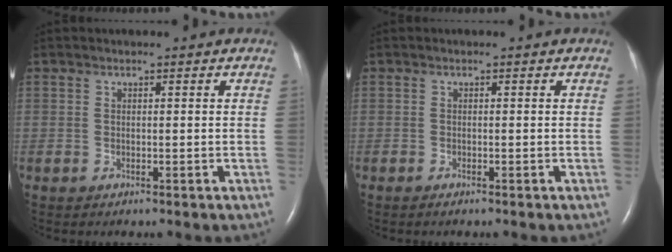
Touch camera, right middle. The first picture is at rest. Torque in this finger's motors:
{"motor_torque": [-0.02, -0.04, -0.02, 0.00]}